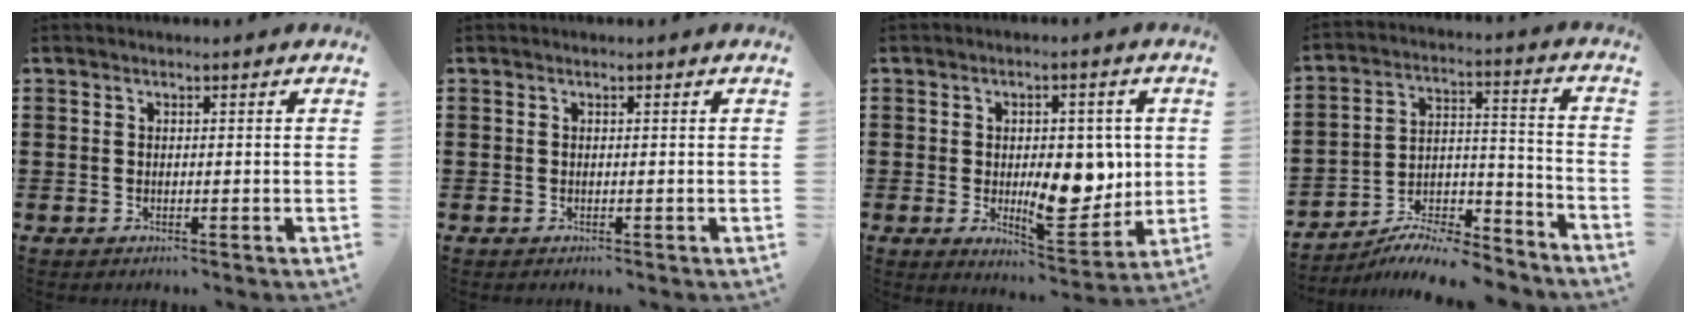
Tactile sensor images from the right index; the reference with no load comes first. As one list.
[{"total": 0.0}, {"total": 10.5, "force": [0.0, 5.7, 8.8], "torque": [-0.109, -0.006, 0.002]}, {"total": 9.3, "force": [-8.6, 1.7, 3.1], "torque": [-0.043, 0.025, -0.165]}]